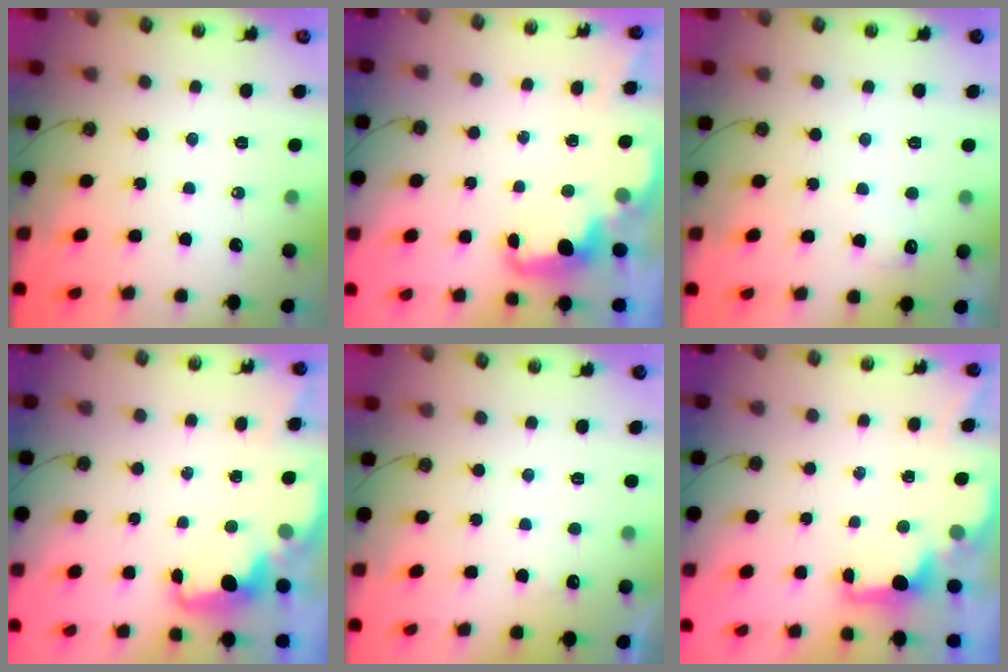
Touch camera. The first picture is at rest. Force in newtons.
{"total": 2.6, "press": 2.6, "slide": 0.7}
{"total": 6.8, "press": 6.7, "slide": 1.4}
{"total": 2.1, "press": 2.0, "slide": 0.6}
{"total": 2.8, "press": 2.6, "slide": 1.0}
{"total": 2.0, "press": 1.8, "slide": 0.8}